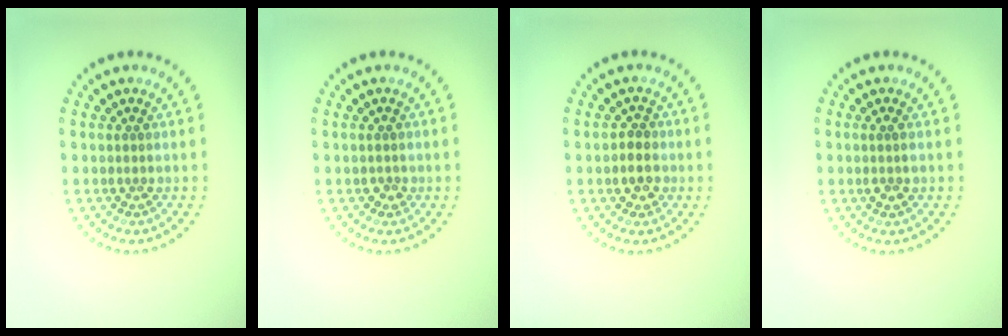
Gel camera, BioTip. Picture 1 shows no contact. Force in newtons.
{"total": 0.8, "press": 0.8, "slide": 0.1}
{"total": 2.3, "press": 2.2, "slide": 0.7}
{"total": 1.2, "press": 1.1, "slide": 0.6}